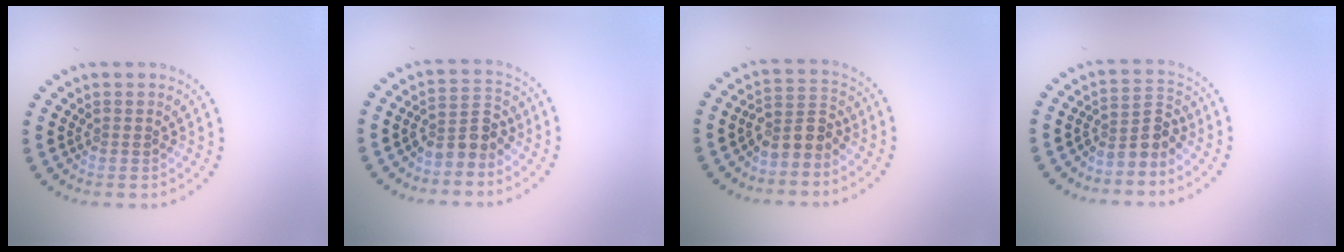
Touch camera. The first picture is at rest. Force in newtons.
{"total": 3.0, "press": 2.6, "slide": 1.5}
{"total": 2.8, "press": 2.4, "slide": 1.4}
{"total": 2.8, "press": 2.0, "slide": 2.0}